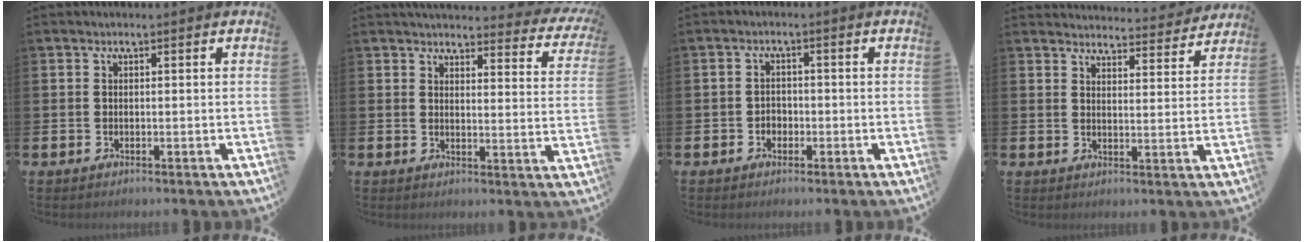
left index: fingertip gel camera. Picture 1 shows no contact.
{"total": 3.8, "force": [3.6, 0.9, 0.8], "torque": [-0.015, -0.028, 0.058]}
{"total": 1.8, "force": [-0.8, 1.5, 0.5], "torque": [-0.007, 0.001, -0.019]}
{"total": 4.1, "force": [4.1, 0.3, 0.1], "torque": [0.000, -0.036, 0.069]}